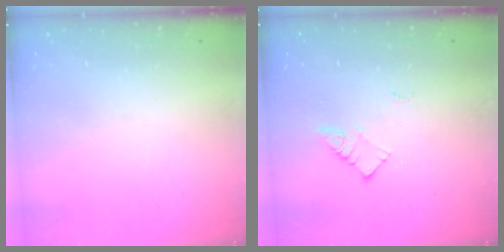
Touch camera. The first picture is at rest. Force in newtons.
{"total": 3.3, "press": 3.3, "slide": 0.2}